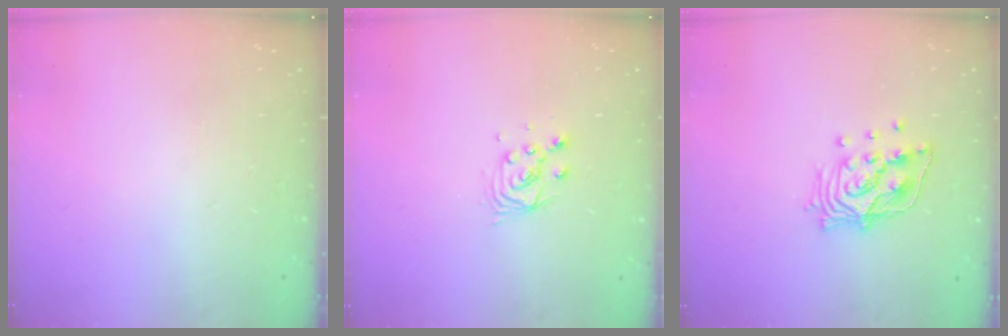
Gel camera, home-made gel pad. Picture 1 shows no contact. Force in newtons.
{"total": 5.5, "press": 5.5, "slide": 0.5}
{"total": 12.4, "press": 12.3, "slide": 1.1}